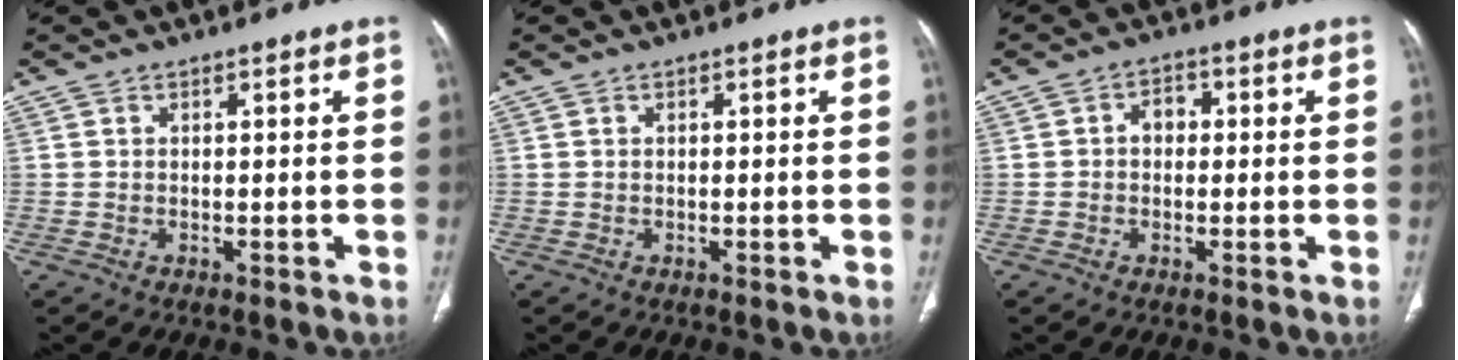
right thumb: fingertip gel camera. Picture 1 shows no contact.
{"total": 0.0}
{"total": 3.1, "force": [0.1, 2.4, 1.9], "torque": [-0.017, 0.014, -0.005]}